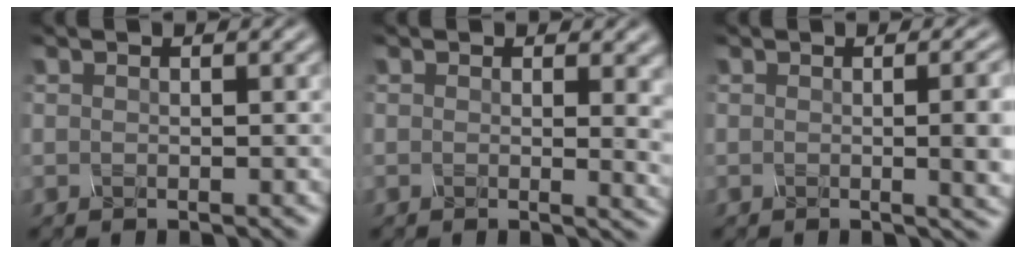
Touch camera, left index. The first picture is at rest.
{"total": 3.5, "force": [0.6, 1.4, 3.2], "torque": [-0.024, -0.006, 0.010]}
{"total": 6.0, "force": [-0.1, 2.4, 5.5], "torque": [-0.039, 0.001, 0.000]}